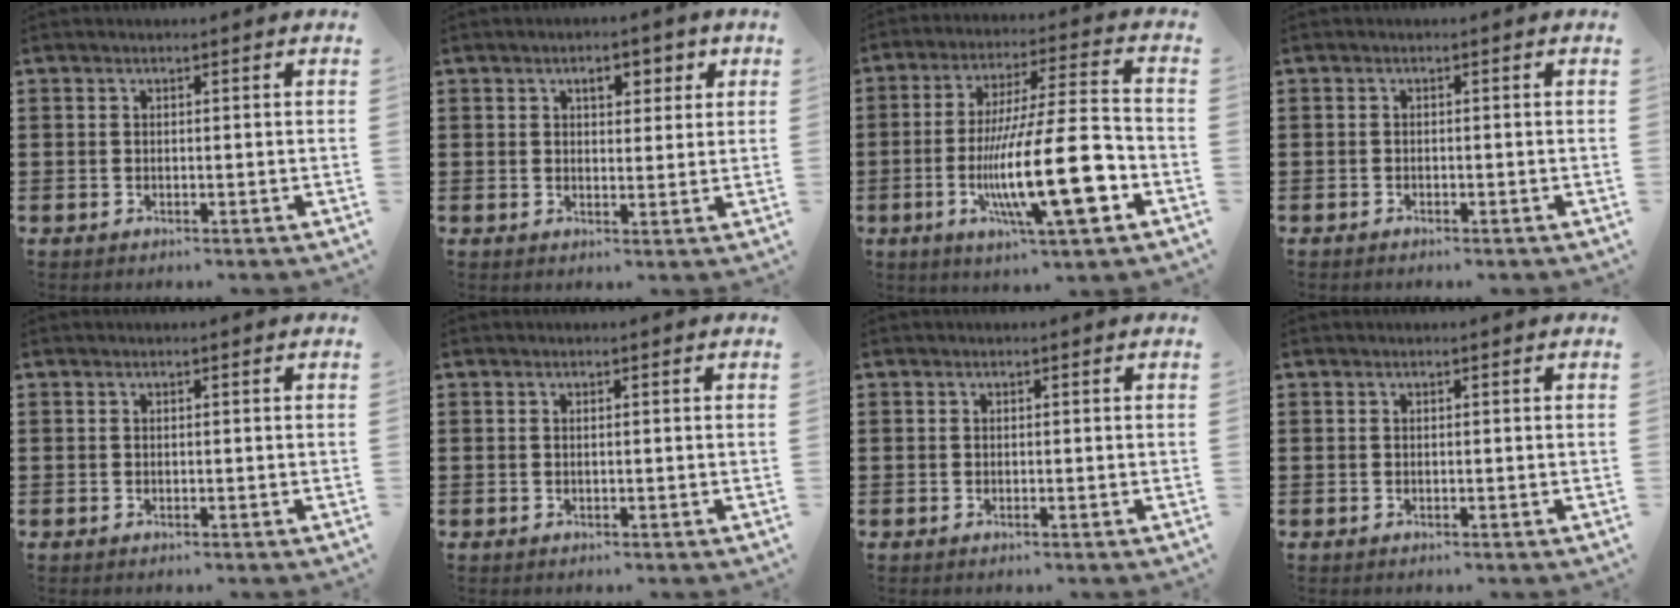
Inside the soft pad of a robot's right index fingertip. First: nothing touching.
{"total": 3.5, "force": [1.7, 2.0, 2.4], "torque": [-0.031, 0.002, 0.019]}
{"total": 19.1, "force": [-5.8, 3.8, 17.8], "torque": [-0.316, -0.006, -0.096]}
{"total": 0.6, "force": [-0.6, 0.1, 0.1], "torque": [-0.005, -0.003, -0.013]}
{"total": 0.0}
{"total": 0.0}
{"total": 0.0}
{"total": 0.0}